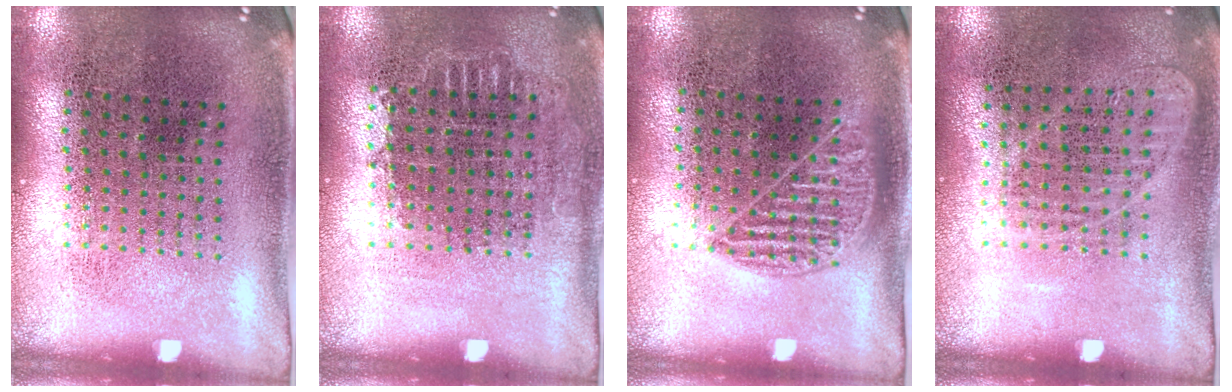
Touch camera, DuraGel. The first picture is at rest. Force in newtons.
{"total": 0.7, "press": 0.7, "slide": 0.3}
{"total": 1.0, "press": 0.8, "slide": 0.6}
{"total": 0.9, "press": 0.9, "slide": 0.3}